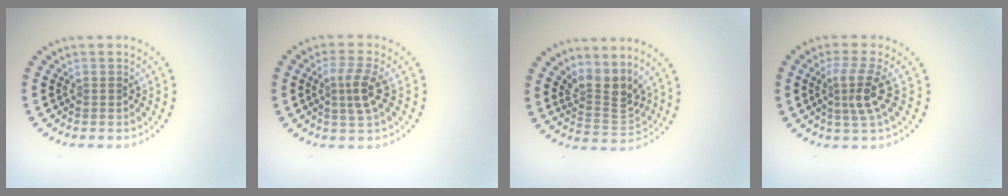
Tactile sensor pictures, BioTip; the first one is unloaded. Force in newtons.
{"total": 2.8, "press": 2.5, "slide": 1.2}
{"total": 3.4, "press": 2.3, "slide": 2.5}
{"total": 3.0, "press": 2.3, "slide": 2.0}